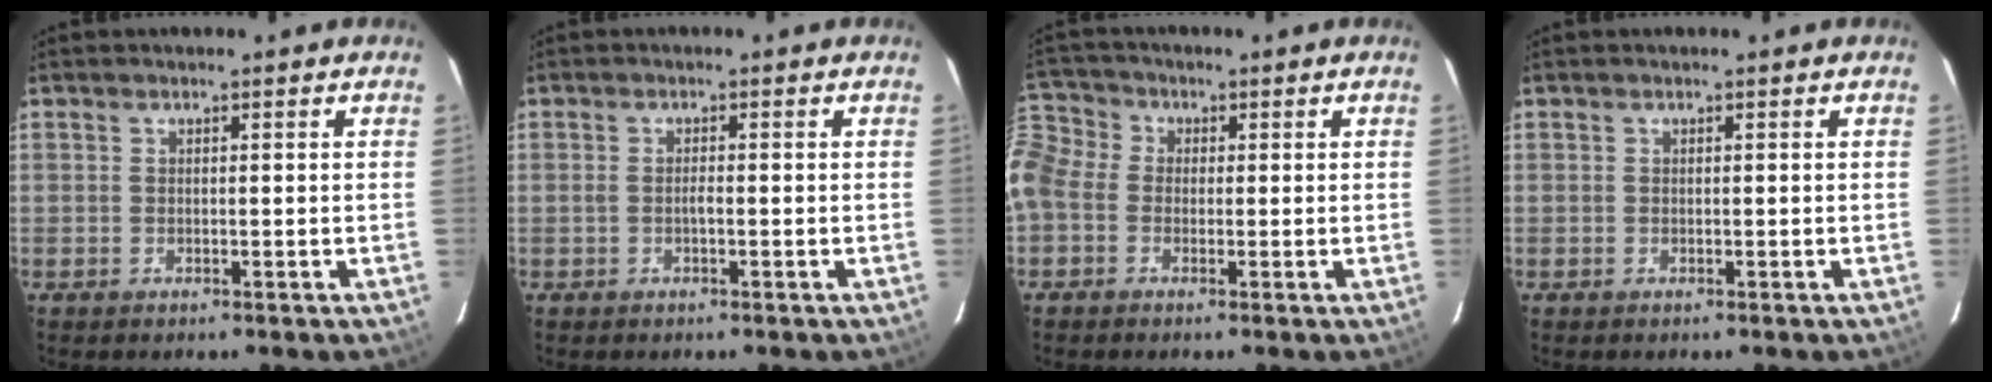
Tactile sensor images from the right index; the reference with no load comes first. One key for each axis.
{"total": 1.0, "fx": -0.4, "fy": 0.2, "fz": 0.9, "tx": -0.018, "ty": 0.003, "tz": -0.009}
{"total": 9.6, "fx": -2.1, "fy": 8.3, "fz": 4.4, "tx": -0.119, "ty": 0.019, "tz": -0.061}
{"total": 0.0}